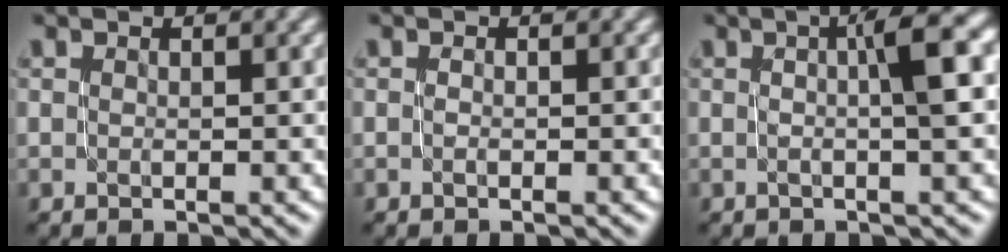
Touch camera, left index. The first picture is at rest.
{"total": 0.0}
{"total": 4.9, "force": [0.6, 0.8, 4.9], "torque": [-0.065, 0.013, 0.005]}